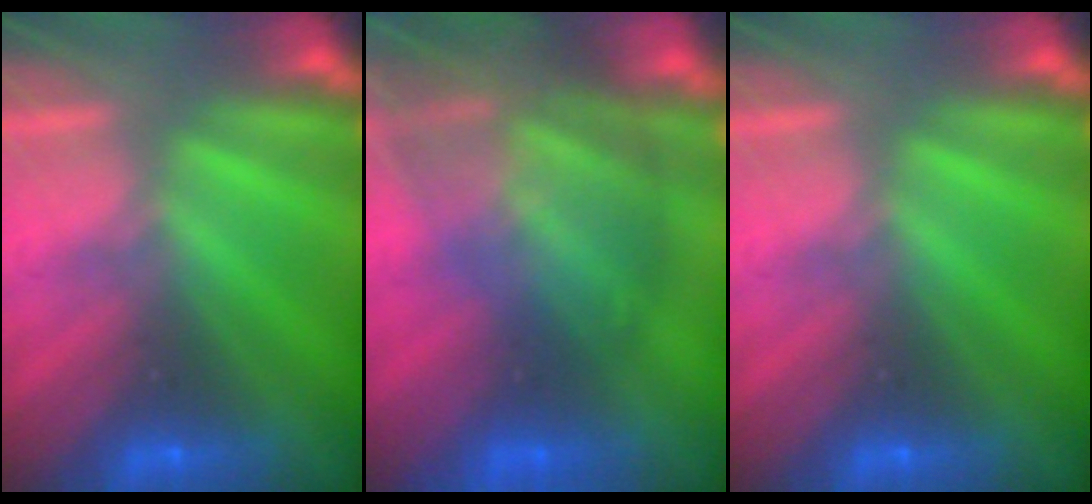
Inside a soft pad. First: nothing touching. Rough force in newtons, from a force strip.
{"total": 7.7}
{"total": 0.0}